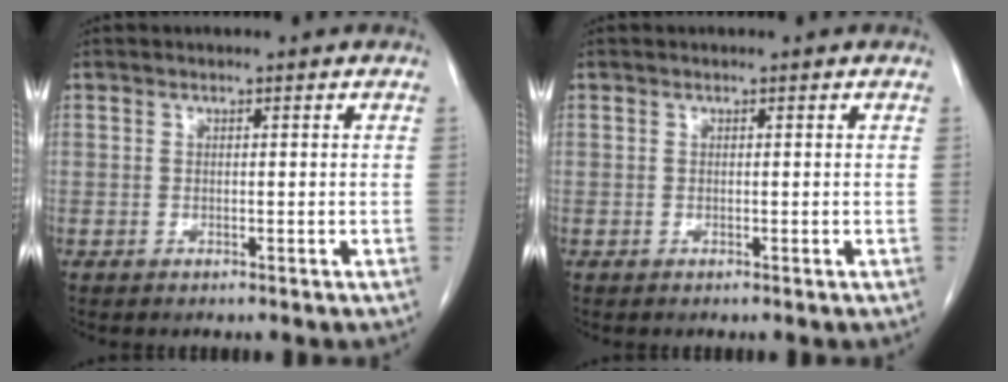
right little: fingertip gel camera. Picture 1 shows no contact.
{"total": 0.0}